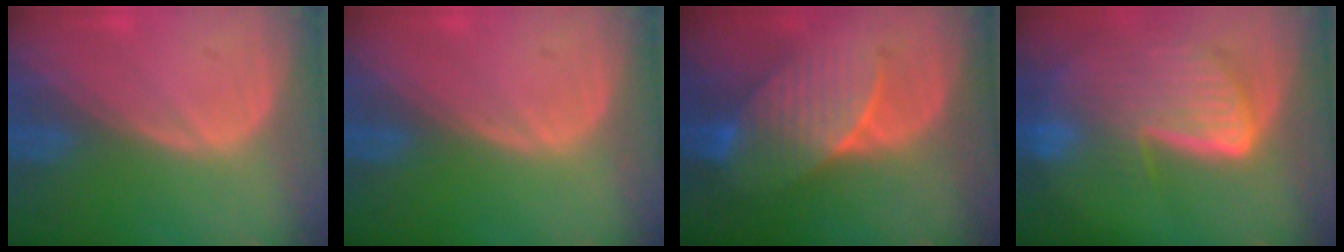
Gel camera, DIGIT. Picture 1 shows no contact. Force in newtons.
{"total": 0.0}
{"total": 7.3, "press": 7.2, "slide": 1.3}
{"total": 9.3, "press": 8.1, "slide": 4.6}